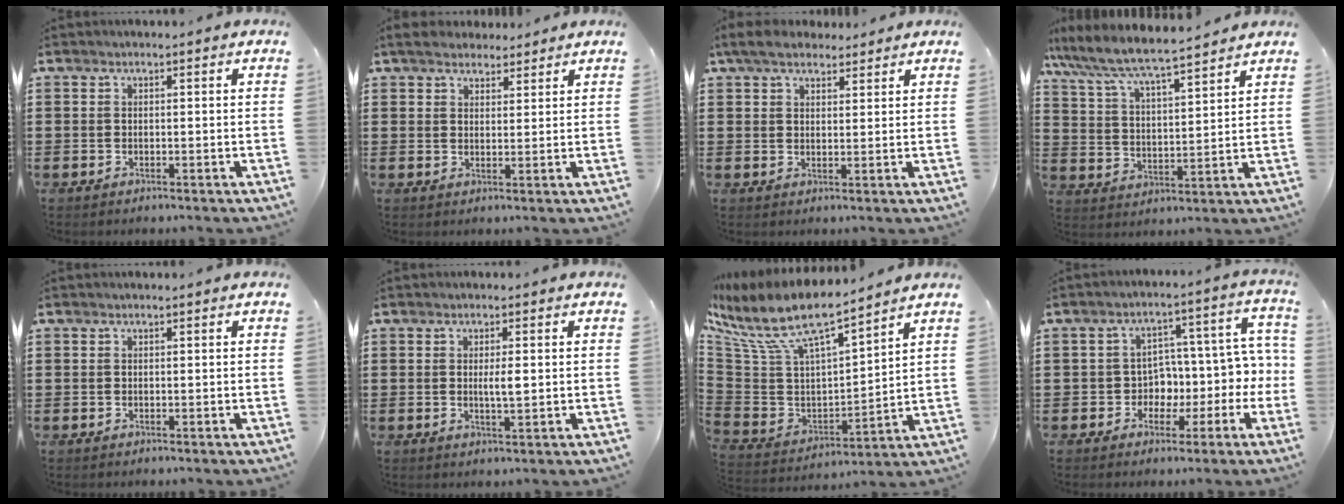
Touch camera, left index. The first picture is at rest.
{"total": 3.5, "force": [3.1, 1.5, 0.7], "torque": [-0.024, 0.003, 0.059]}
{"total": 4.7, "force": [3.7, 2.0, 2.0], "torque": [-0.050, 0.001, 0.070]}
{"total": 6.3, "force": [5.8, 0.4, 2.3], "torque": [-0.070, -0.037, 0.095]}
{"total": 0.0}
{"total": 2.6, "force": [0.3, 0.4, 2.6], "torque": [-0.048, -0.003, 0.003]}
{"total": 11.6, "force": [8.2, 3.2, 7.6], "torque": [-0.187, -0.056, 0.139]}
{"total": 5.0, "force": [-0.1, 4.8, 1.3], "torque": [-0.048, -0.027, -0.005]}